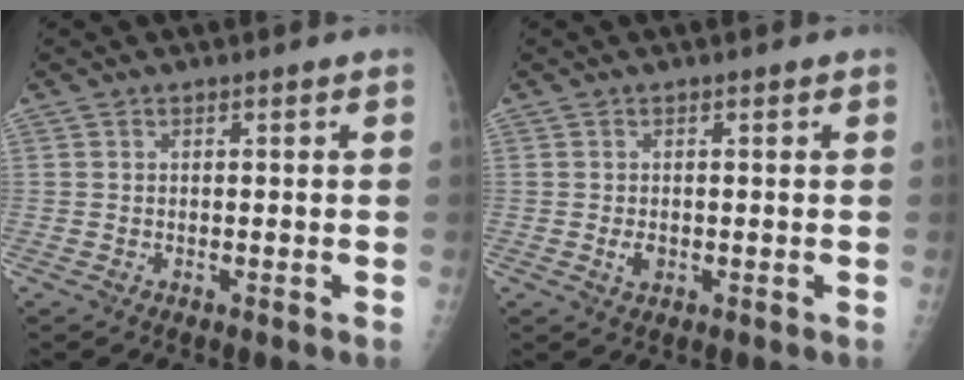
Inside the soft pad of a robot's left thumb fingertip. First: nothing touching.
{"total": 1.8, "force": [-0.3, 1.2, 1.3], "torque": [-0.020, -0.001, -0.002]}